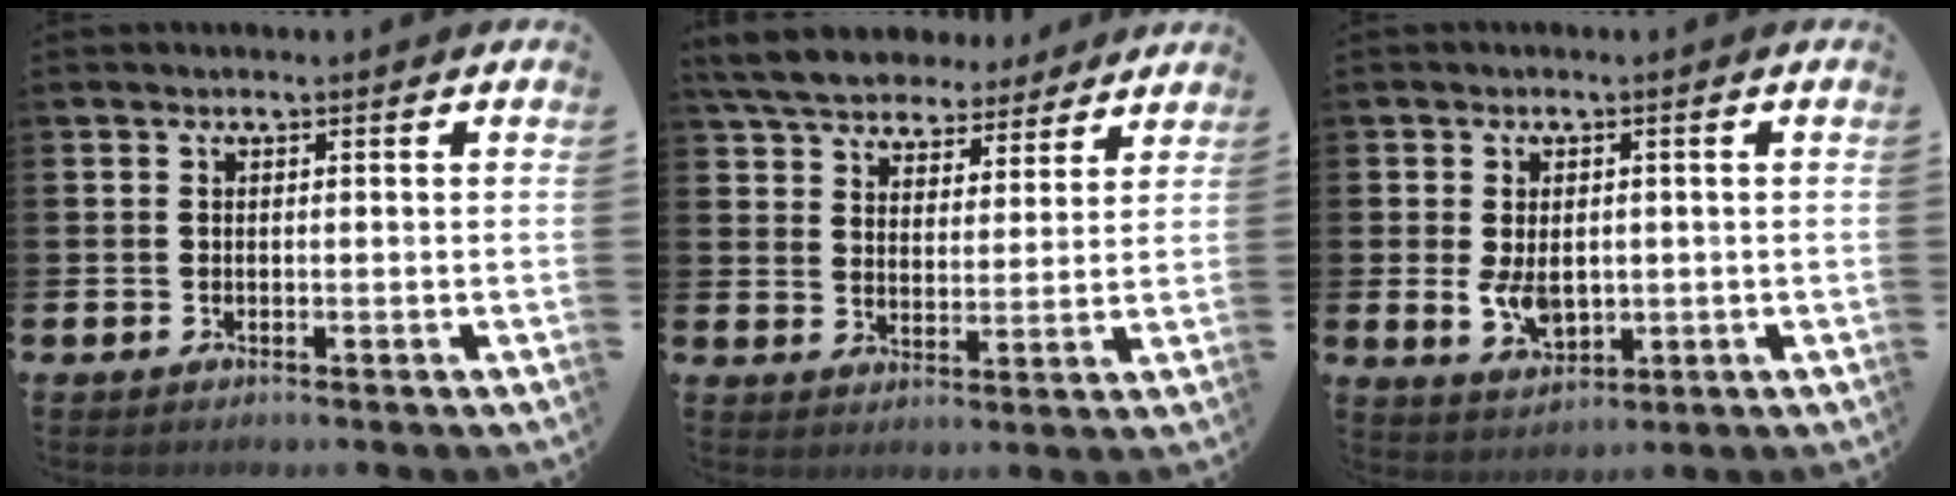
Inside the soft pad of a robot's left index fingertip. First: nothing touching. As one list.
[{"total": 6.8, "force": [6.4, 1.9, 1.1], "torque": [-0.056, -0.037, 0.115]}, {"total": 4.5, "force": [0.0, 2.9, 3.4], "torque": [-0.058, -0.002, -0.004]}]